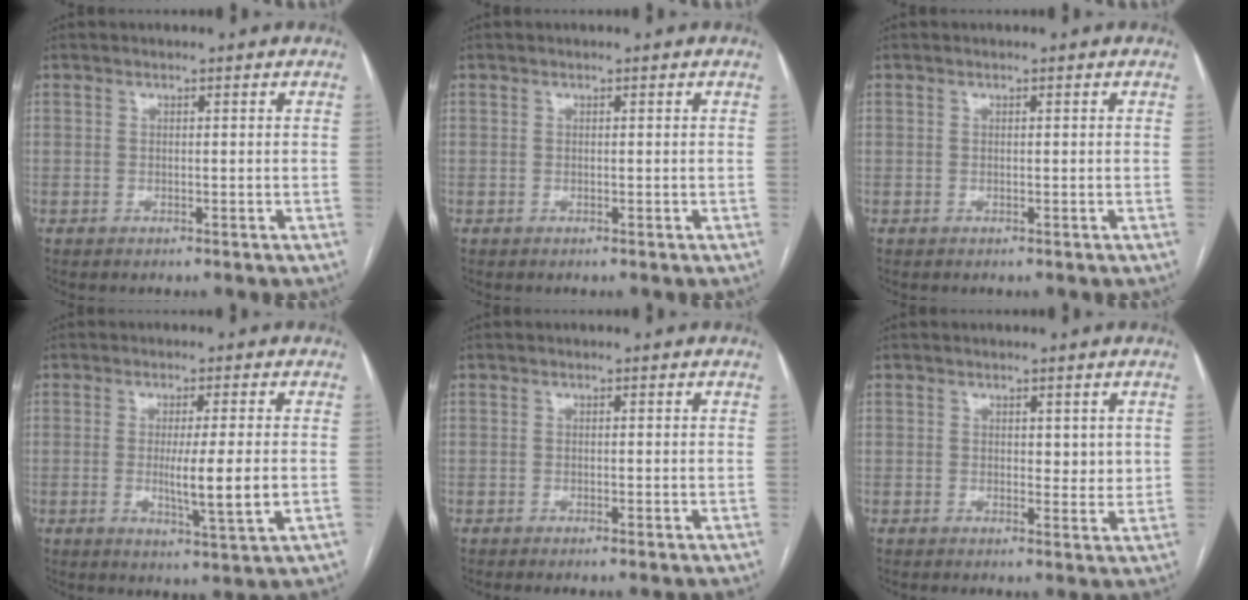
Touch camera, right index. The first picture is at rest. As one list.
[{"total": 0.0}, {"total": 0.0}, {"total": 7.3, "force": [-0.8, -0.3, 7.2], "torque": [-0.121, -0.021, -0.013]}, {"total": 0.7, "force": [-0.5, -0.1, 0.5], "torque": [-0.012, -0.001, -0.007]}, {"total": 2.6, "force": [1.0, 1.5, 1.8], "torque": [-0.017, -0.007, 0.013]}]